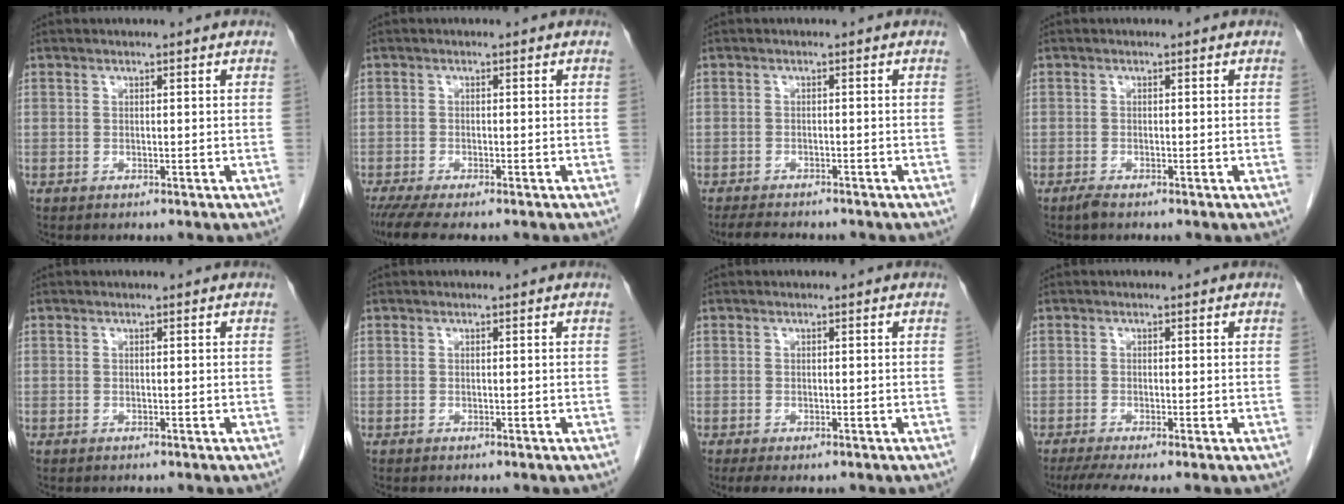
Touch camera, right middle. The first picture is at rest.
{"total": 6.0, "force": [-4.9, 0.5, 3.4], "torque": [-0.048, -0.014, -0.079]}
{"total": 6.0, "force": [-5.4, 1.1, 2.5], "torque": [-0.039, -0.010, -0.080]}
{"total": 1.0, "force": [-0.8, 0.0, 0.5], "torque": [-0.017, -0.003, -0.016]}
{"total": 0.0}
{"total": 0.9, "force": [-0.7, -0.1, 0.5], "torque": [-0.002, 0.003, -0.005]}
{"total": 2.8, "force": [-2.0, 0.9, 1.7], "torque": [-0.025, -0.008, -0.027]}
{"total": 4.8, "force": [-3.5, 0.1, 3.4], "torque": [-0.053, -0.015, -0.060]}